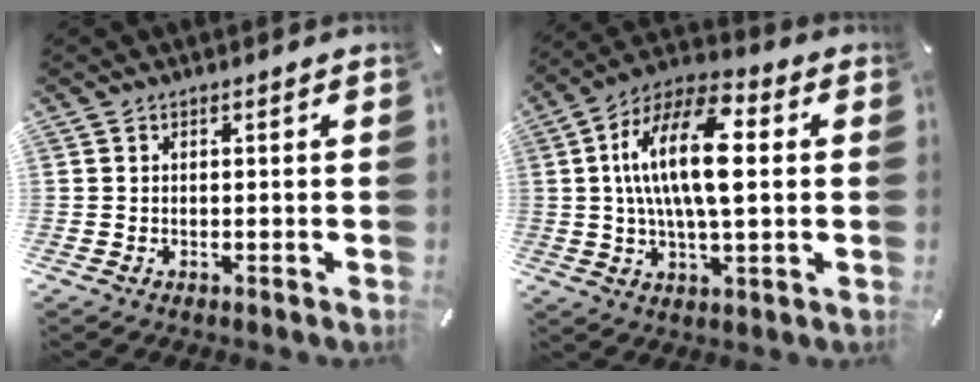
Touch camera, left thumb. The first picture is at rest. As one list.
[{"total": 17.4, "force": [2.5, 7.9, 15.3], "torque": [-0.298, -0.002, 0.038]}]